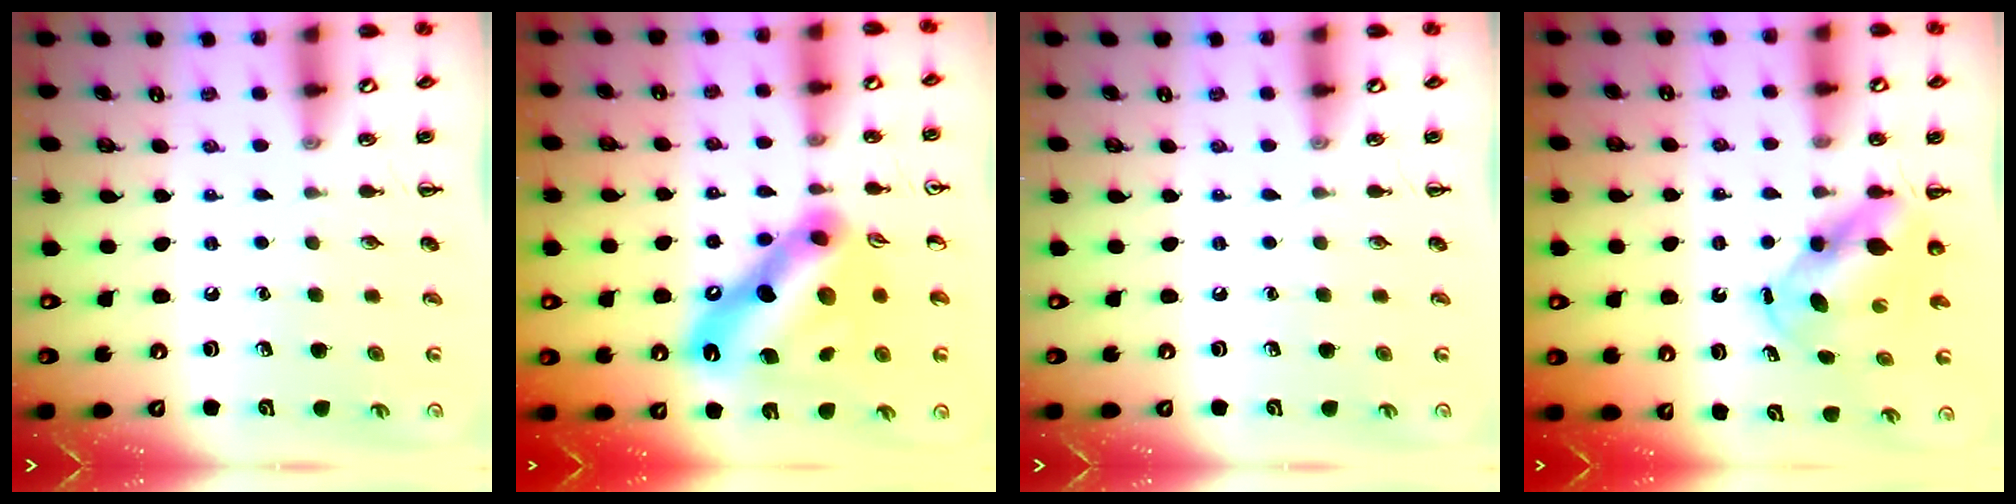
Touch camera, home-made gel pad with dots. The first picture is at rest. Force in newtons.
{"total": 17.6, "press": 17.6, "slide": 0.1}
{"total": 0.0}
{"total": 5.8, "press": 5.6, "slide": 1.3}